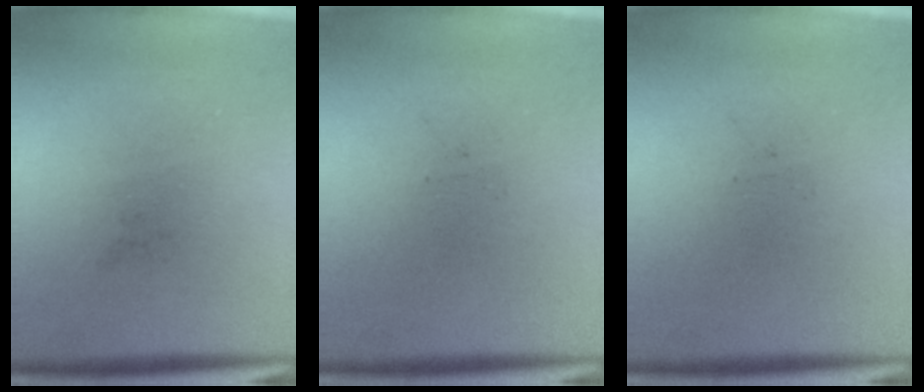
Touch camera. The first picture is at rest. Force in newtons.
{"total": 0.0}
{"total": 0.0}